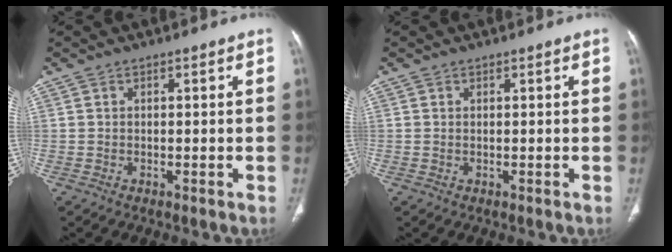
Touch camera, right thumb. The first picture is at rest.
{"total": 0.0}